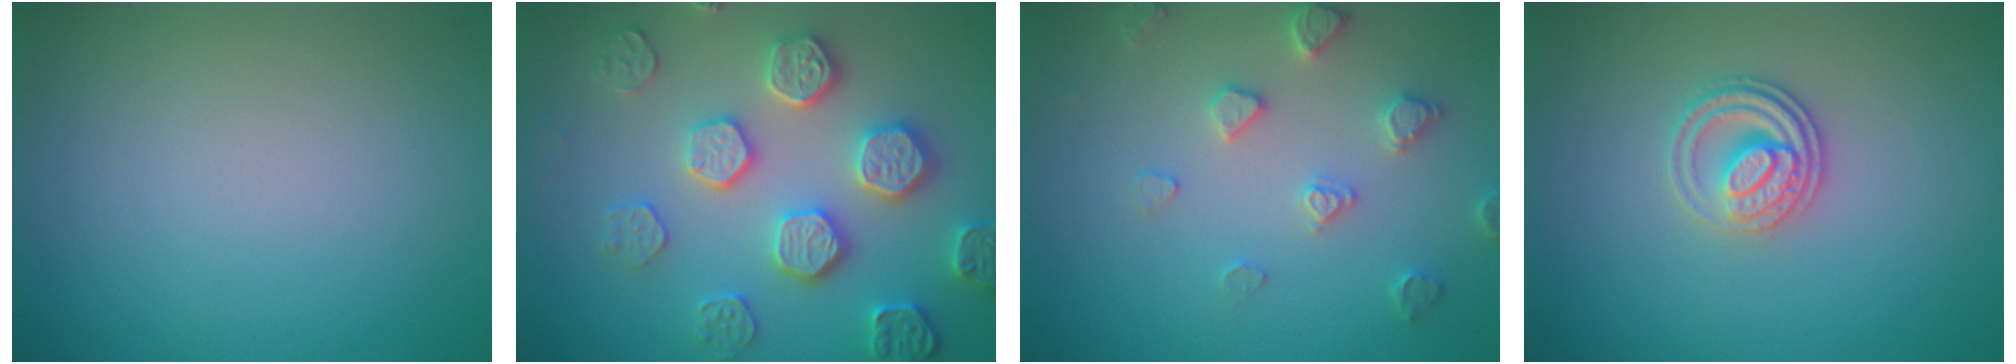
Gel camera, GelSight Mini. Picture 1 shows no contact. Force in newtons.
{"total": 5.0, "press": 4.9, "slide": 1.2}
{"total": 2.9, "press": 2.8, "slide": 0.7}
{"total": 2.8, "press": 2.6, "slide": 1.0}